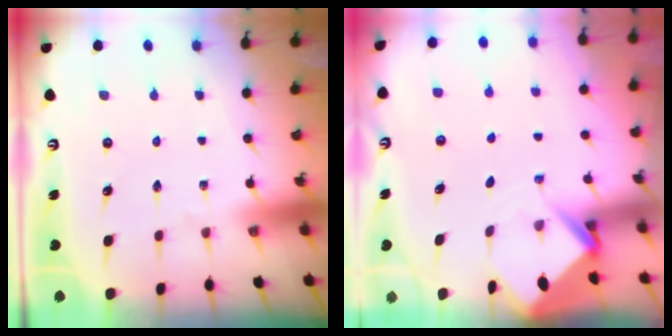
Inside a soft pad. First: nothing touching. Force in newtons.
{"total": 3.8, "press": 3.8, "slide": 0.2}